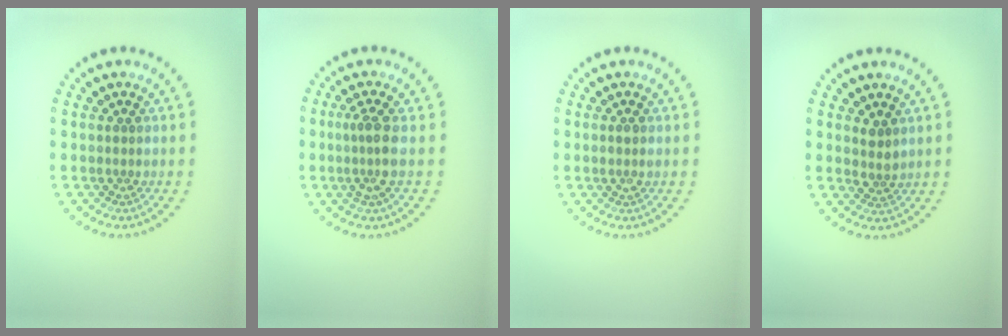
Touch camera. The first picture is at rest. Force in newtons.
{"total": 2.6, "press": 2.0, "slide": 1.7}
{"total": 0.9, "press": 0.9, "slide": 0.3}
{"total": 1.5, "press": 1.3, "slide": 0.9}